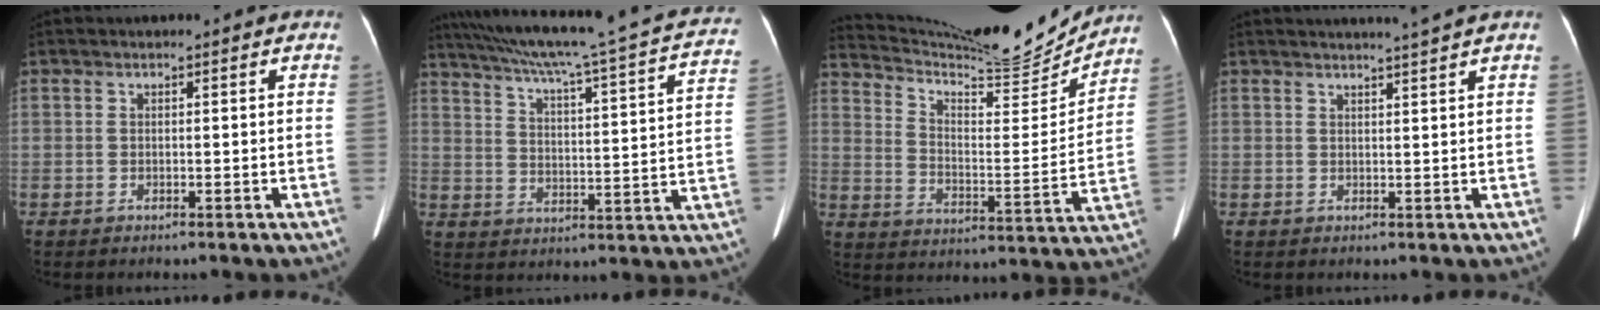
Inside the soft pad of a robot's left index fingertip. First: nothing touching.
{"total": 27.6, "force": [23.5, 1.4, 14.4], "torque": [-0.225, -0.025, 0.299]}
{"total": 20.2, "force": [19.2, 1.5, 6.2], "torque": [-0.118, -0.041, 0.281]}
{"total": 3.5, "force": [3.1, -1.2, 1.3], "torque": [-0.017, -0.004, 0.039]}